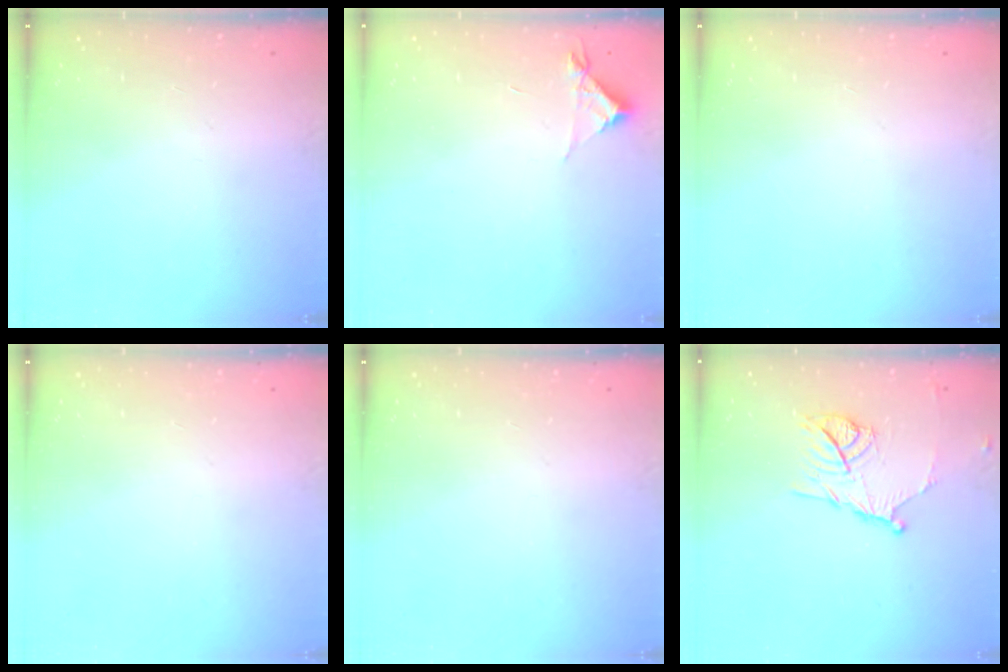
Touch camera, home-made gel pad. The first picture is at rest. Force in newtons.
{"total": 4.4, "press": 4.4, "slide": 0.4}
{"total": 0.0}
{"total": 0.0}
{"total": 0.0}
{"total": 11.4, "press": 11.3, "slide": 0.7}